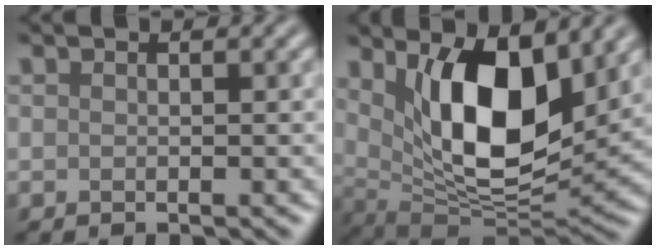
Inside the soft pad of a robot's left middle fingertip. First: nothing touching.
{"total": 10.5, "force": [3.6, 4.5, 8.7], "torque": [-0.141, -0.024, 0.065]}